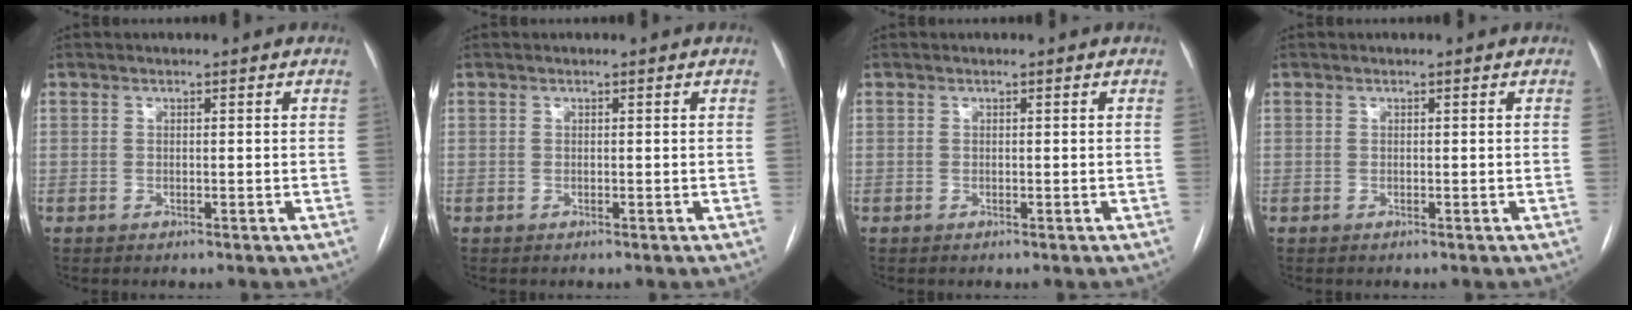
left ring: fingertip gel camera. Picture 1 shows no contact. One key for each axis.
{"total": 0.0}
{"total": 0.0}
{"total": 0.0}